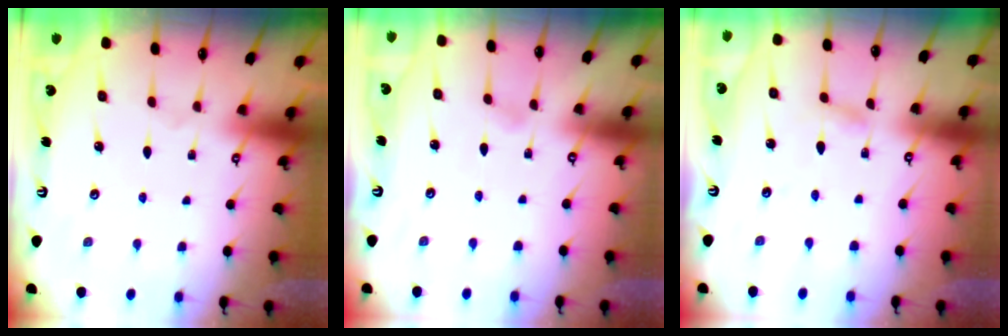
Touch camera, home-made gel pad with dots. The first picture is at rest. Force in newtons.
{"total": 0.9, "press": 0.9, "slide": 0.1}
{"total": 2.3, "press": 2.3, "slide": 0.2}